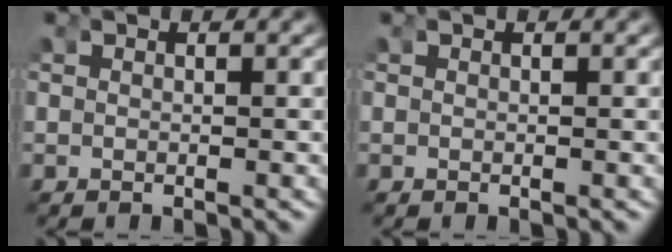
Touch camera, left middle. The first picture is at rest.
{"total": 0.0}